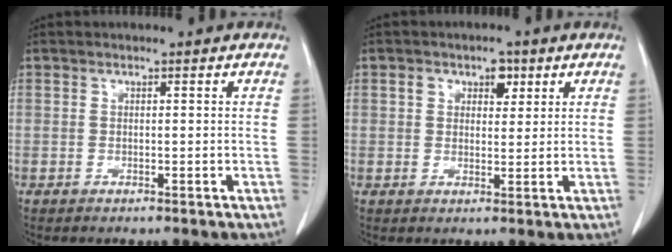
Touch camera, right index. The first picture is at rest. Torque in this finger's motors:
{"motor_torque": [0.06, 0.06, 0.04, 0.03]}